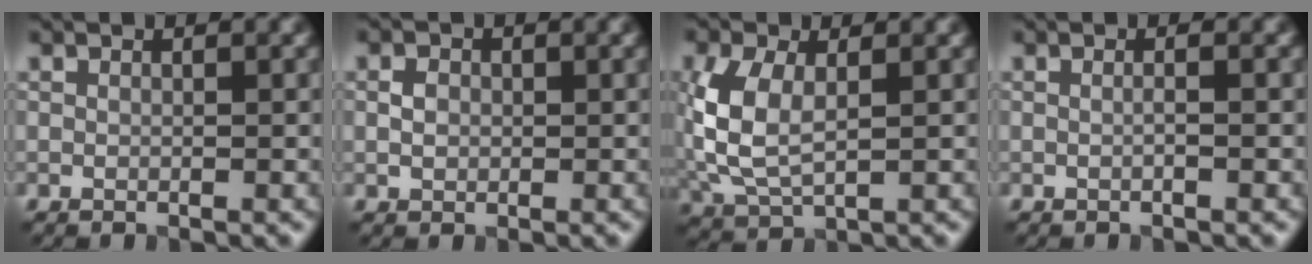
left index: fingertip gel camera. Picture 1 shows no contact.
{"total": 1.4, "force": [0.1, 1.2, 0.8], "torque": [-0.017, 0.002, -0.001]}
{"total": 5.9, "force": [0.6, 3.3, 4.8], "torque": [-0.122, 0.003, 0.012]}
{"total": 0.8, "force": [0.0, 0.1, 0.8], "torque": [-0.011, -0.005, -0.007]}